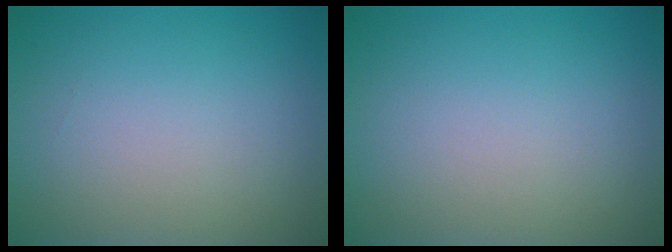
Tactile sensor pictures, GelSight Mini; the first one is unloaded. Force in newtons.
{"total": 0.0}